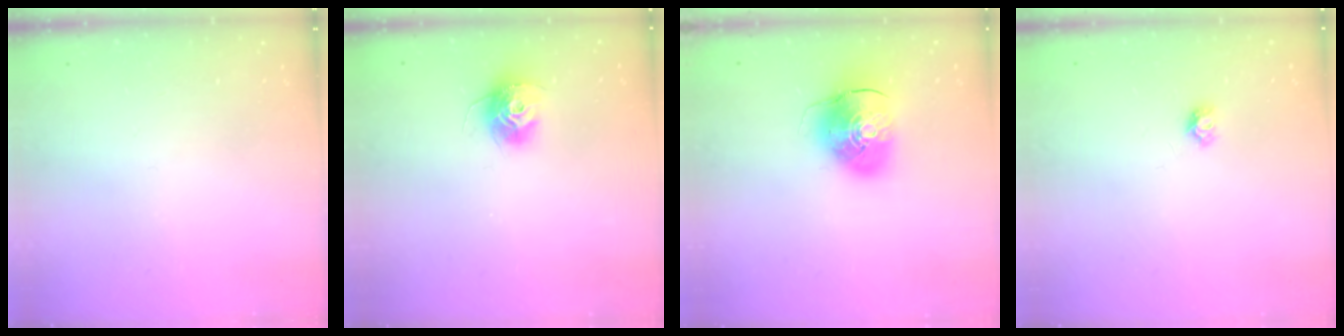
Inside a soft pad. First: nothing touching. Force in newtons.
{"total": 11.5, "press": 11.4, "slide": 0.8}
{"total": 10.7, "press": 10.6, "slide": 1.8}
{"total": 4.2, "press": 4.2, "slide": 0.4}